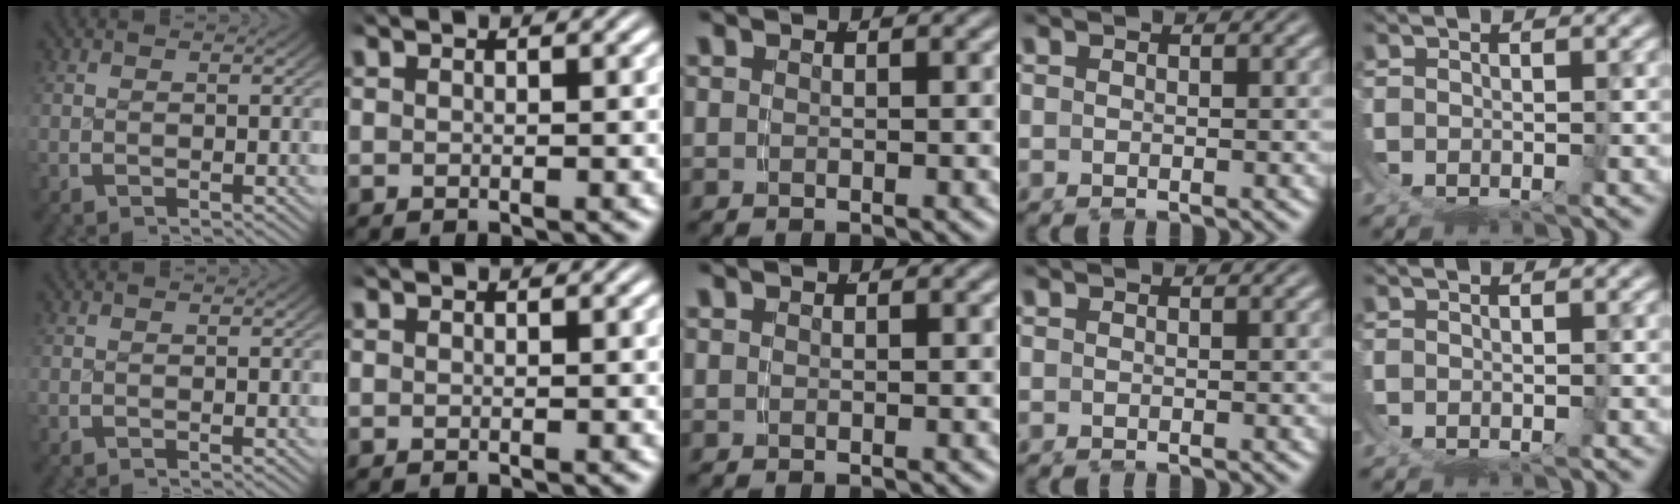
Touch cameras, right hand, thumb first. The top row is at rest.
{}